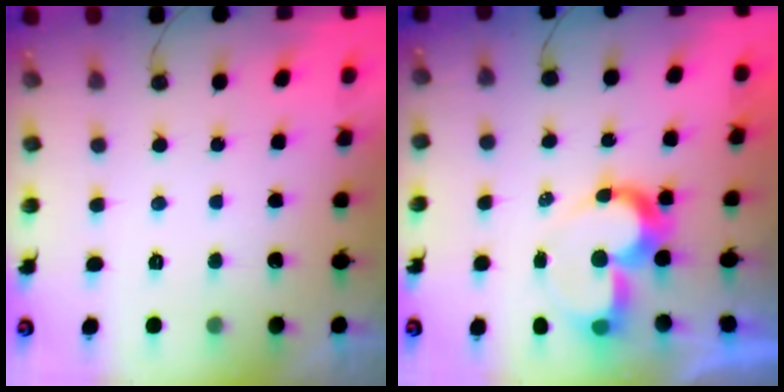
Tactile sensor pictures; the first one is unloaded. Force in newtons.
{"total": 9.6, "press": 9.6, "slide": 0.7}